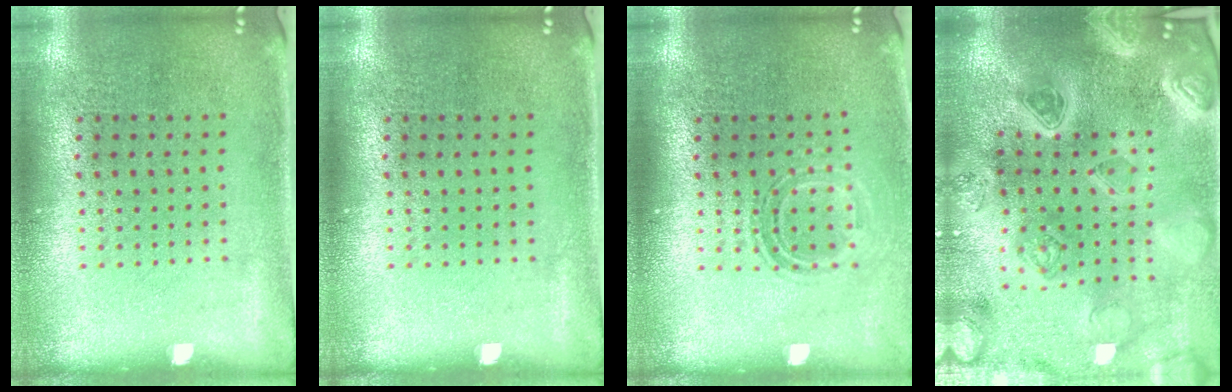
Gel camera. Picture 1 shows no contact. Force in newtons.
{"total": 0.0}
{"total": 1.4, "press": 1.0, "slide": 1.0}
{"total": 5.2, "press": 4.4, "slide": 2.8}